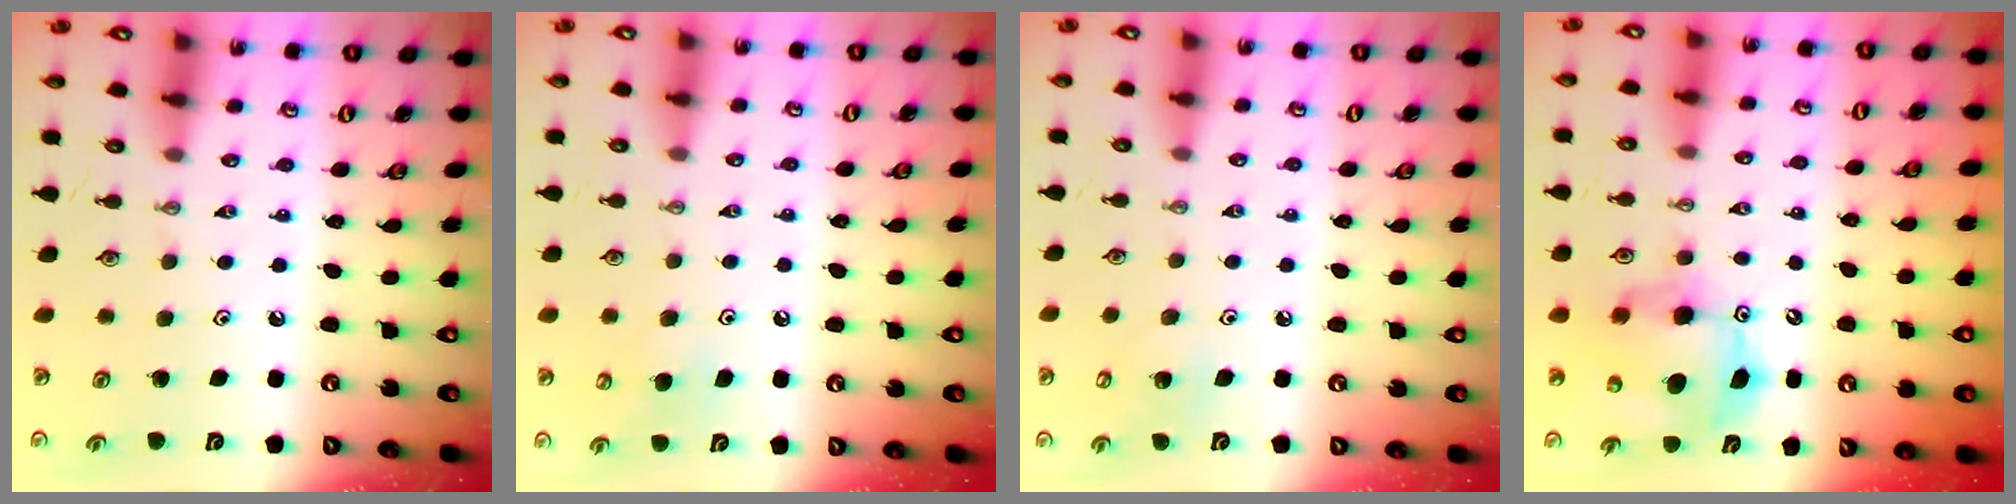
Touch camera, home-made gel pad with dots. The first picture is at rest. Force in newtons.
{"total": 6.5, "press": 6.4, "slide": 0.9}
{"total": 6.3, "press": 6.3, "slide": 0.5}
{"total": 10.1, "press": 10.0, "slide": 0.9}